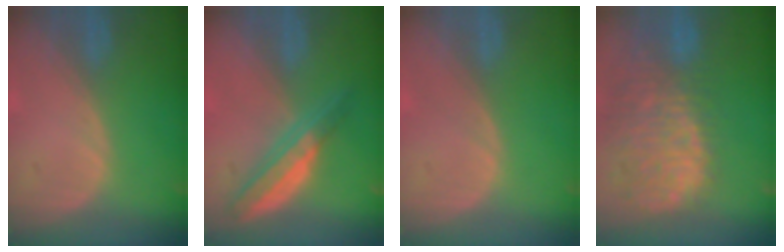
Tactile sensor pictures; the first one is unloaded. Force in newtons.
{"total": 6.4, "press": 5.6, "slide": 3.1}
{"total": 0.0}
{"total": 13.8, "press": 11.2, "slide": 8.0}